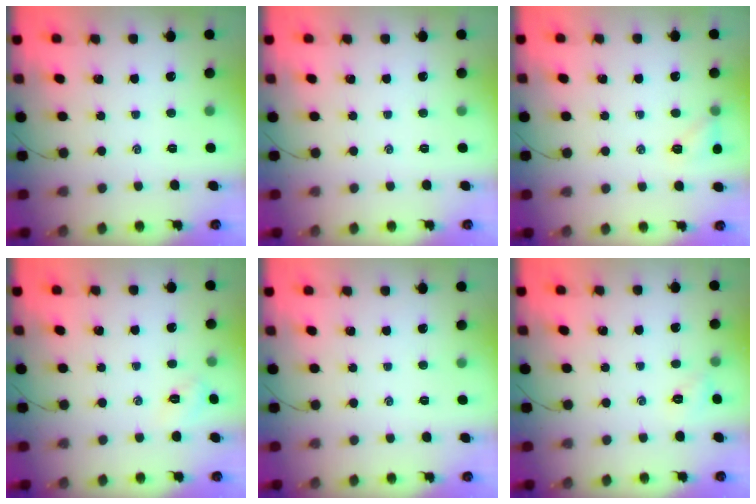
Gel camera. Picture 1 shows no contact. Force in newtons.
{"total": 0.0}
{"total": 7.5, "press": 7.4, "slide": 1.2}
{"total": 2.7, "press": 2.6, "slide": 0.8}
{"total": 0.0}
{"total": 2.6, "press": 2.6, "slide": 0.6}